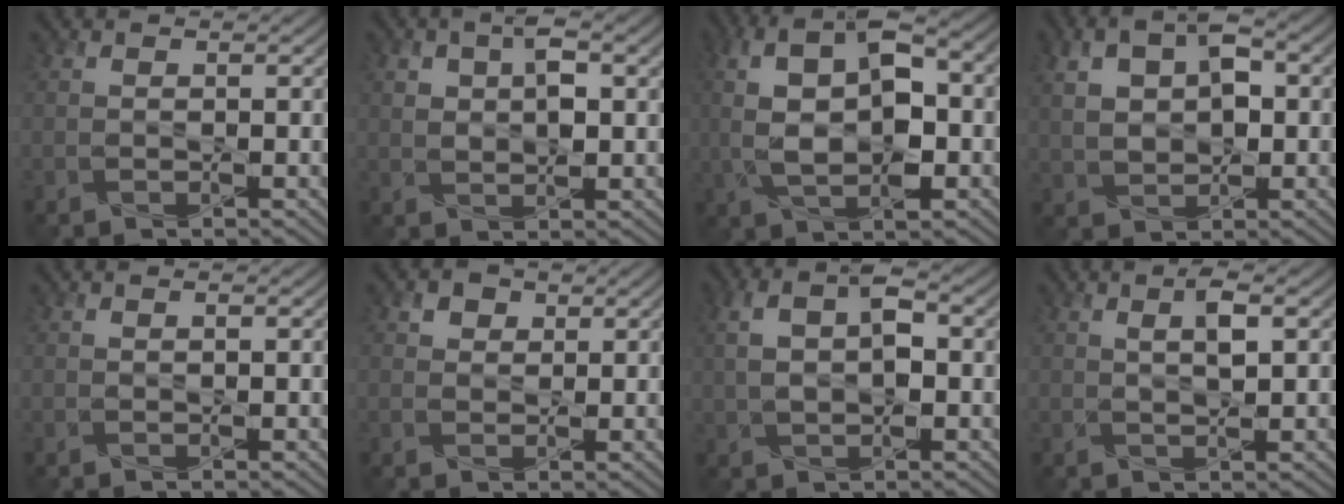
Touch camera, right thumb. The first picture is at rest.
{"total": 5.4, "force": [1.5, 2.7, 4.5], "torque": [-0.089, 0.002, 0.028]}
{"total": 11.2, "force": [0.7, 5.6, 9.7], "torque": [-0.200, 0.002, 0.014]}
{"total": 7.6, "force": [1.6, 4.4, 5.9], "torque": [-0.120, 0.010, 0.027]}
{"total": 0.5, "force": [0.2, 0.1, 0.5], "torque": [-0.009, 0.002, 0.003]}
{"total": 2.2, "force": [1.1, 1.6, 0.9], "torque": [-0.019, -0.001, 0.018]}
{"total": 6.2, "force": [0.9, 3.2, 5.3], "torque": [-0.116, 0.008, 0.016]}
{"total": 2.8, "force": [1.0, 0.6, 2.6], "torque": [-0.051, 0.004, 0.019]}